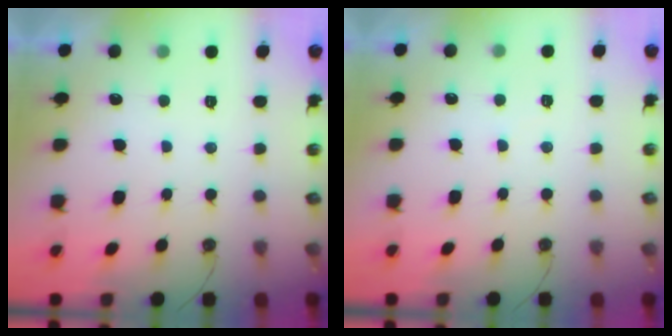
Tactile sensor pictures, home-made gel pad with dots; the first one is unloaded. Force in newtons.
{"total": 2.8, "press": 2.8, "slide": 0.4}